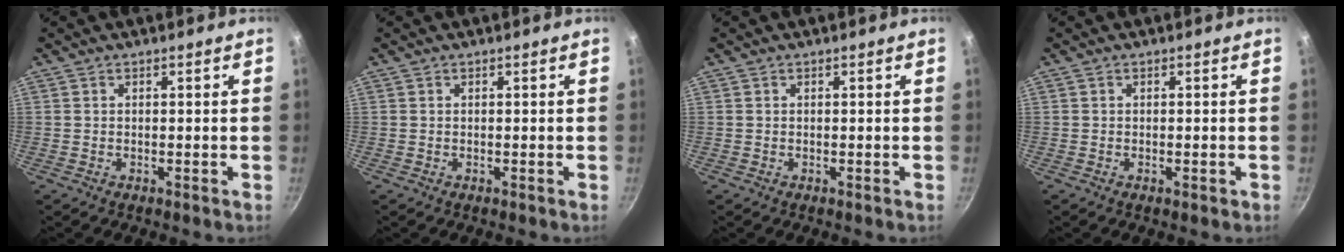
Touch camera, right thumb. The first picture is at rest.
{"total": 0.0}
{"total": 0.0}
{"total": 0.9, "force": [-0.5, 0.3, 0.7], "torque": [-0.010, 0.001, -0.008]}